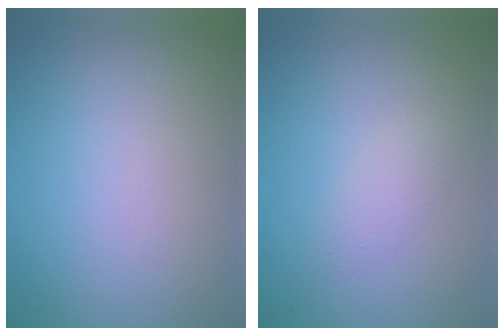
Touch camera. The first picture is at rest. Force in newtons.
{"total": 1.4, "press": 1.4, "slide": 0.1}